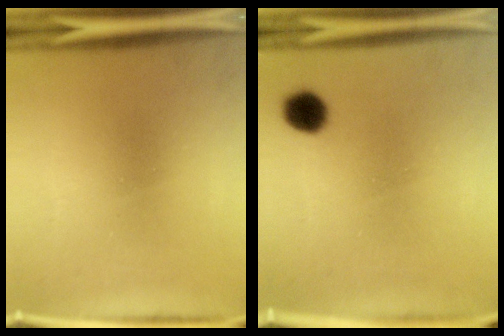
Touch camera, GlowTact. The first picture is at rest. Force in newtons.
{"total": 4.8}